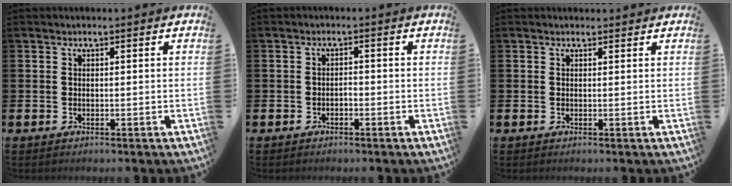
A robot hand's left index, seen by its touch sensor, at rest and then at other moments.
{"total": 0.8, "force": [-0.6, 0.5, 0.3], "torque": [-0.002, -0.003, -0.013]}
{"total": 0.6, "force": [0.5, 0.3, 0.1], "torque": [0.011, -0.002, 0.006]}